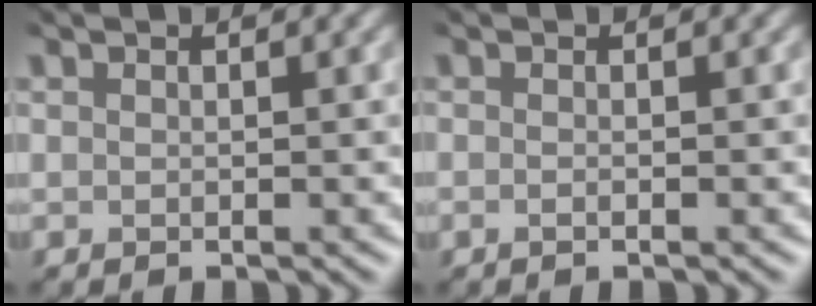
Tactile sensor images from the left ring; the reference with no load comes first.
{"total": 1.4, "force": [0.0, 0.6, 1.3], "torque": [-0.010, -0.003, -0.021]}